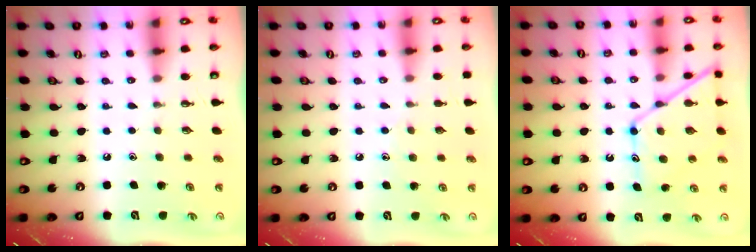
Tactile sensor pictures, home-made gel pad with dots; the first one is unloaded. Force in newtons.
{"total": 5.6, "press": 5.6, "slide": 0.5}
{"total": 13.8, "press": 13.8, "slide": 1.2}